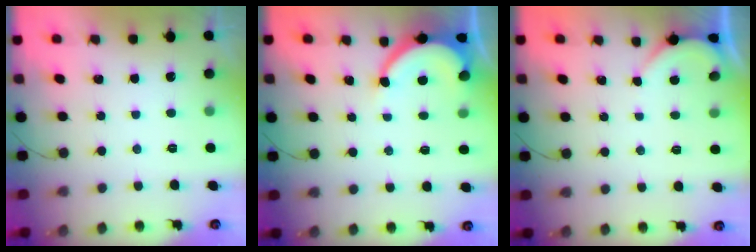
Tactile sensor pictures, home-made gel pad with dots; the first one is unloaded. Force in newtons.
{"total": 7.5, "press": 7.4, "slide": 1.1}
{"total": 1.9, "press": 1.9, "slide": 0.2}